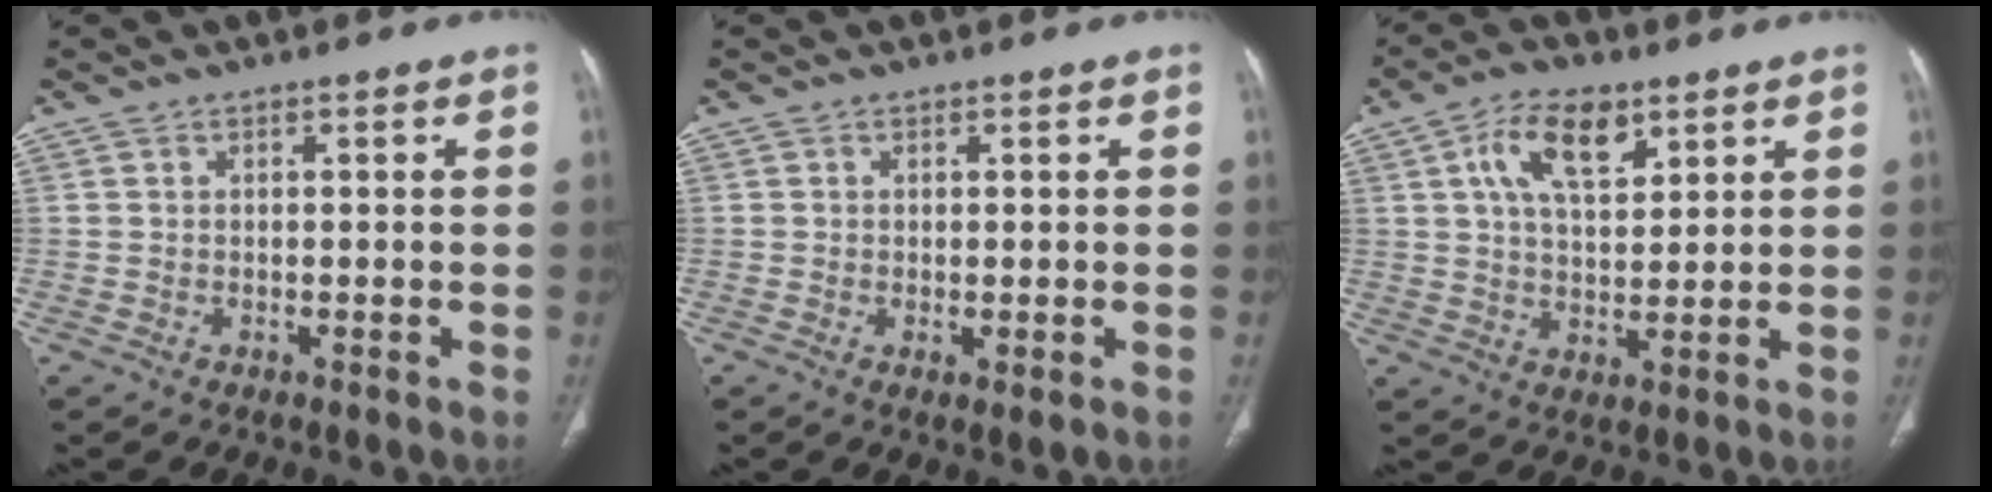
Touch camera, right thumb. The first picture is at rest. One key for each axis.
{"total": 1.6, "fx": -0.2, "fy": 0.5, "fz": 1.5, "tx": -0.034, "ty": -0.009, "tz": 0.000}
{"total": 10.4, "fx": 4.9, "fy": 5.4, "fz": 7.4, "tx": -0.114, "ty": -0.014, "tz": 0.089}